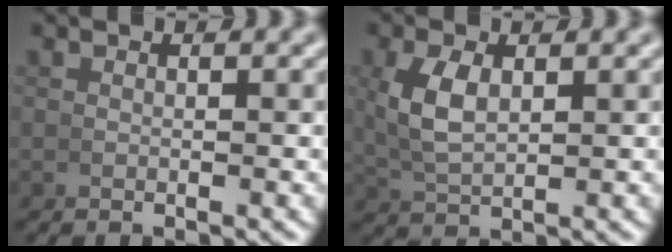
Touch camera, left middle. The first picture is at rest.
{"total": 3.6, "force": [1.0, 1.9, 2.9], "torque": [-0.069, -0.001, 0.029]}